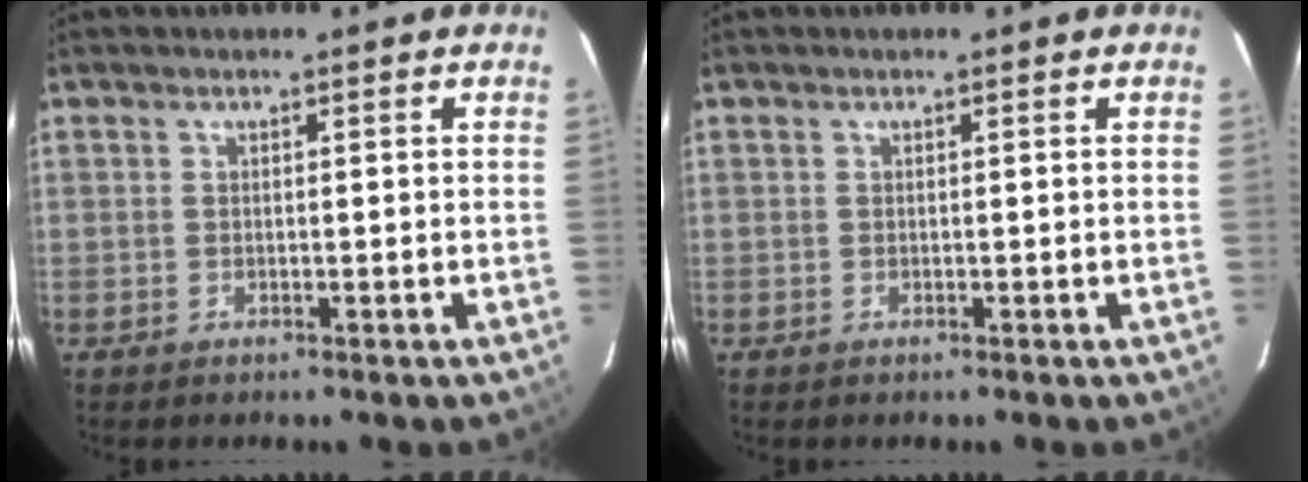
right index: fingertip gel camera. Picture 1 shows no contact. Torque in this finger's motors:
{"motor_torque": [0.00, 0.00, 0.04, 0.01]}